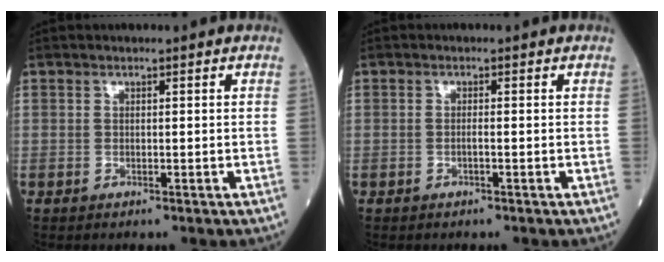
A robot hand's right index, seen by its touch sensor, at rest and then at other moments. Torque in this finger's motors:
{"motor_torque": [-0.06, -0.09, -0.01, -0.01]}